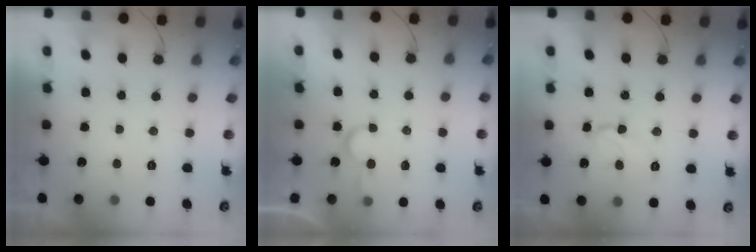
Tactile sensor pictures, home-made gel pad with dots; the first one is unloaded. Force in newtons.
{"total": 4.8, "press": 4.8, "slide": 0.3}
{"total": 8.0, "press": 7.9, "slide": 1.0}